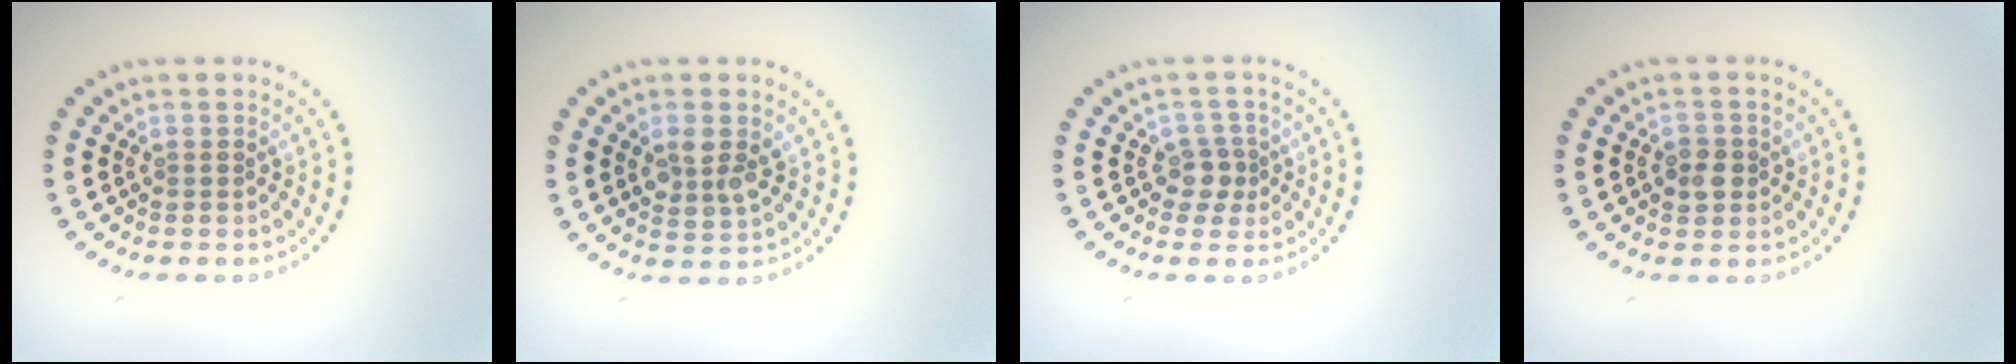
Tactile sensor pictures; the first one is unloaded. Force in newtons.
{"total": 2.6, "press": 2.5, "slide": 0.7}
{"total": 1.8, "press": 1.5, "slide": 1.0}
{"total": 1.9, "press": 1.9, "slide": 0.5}